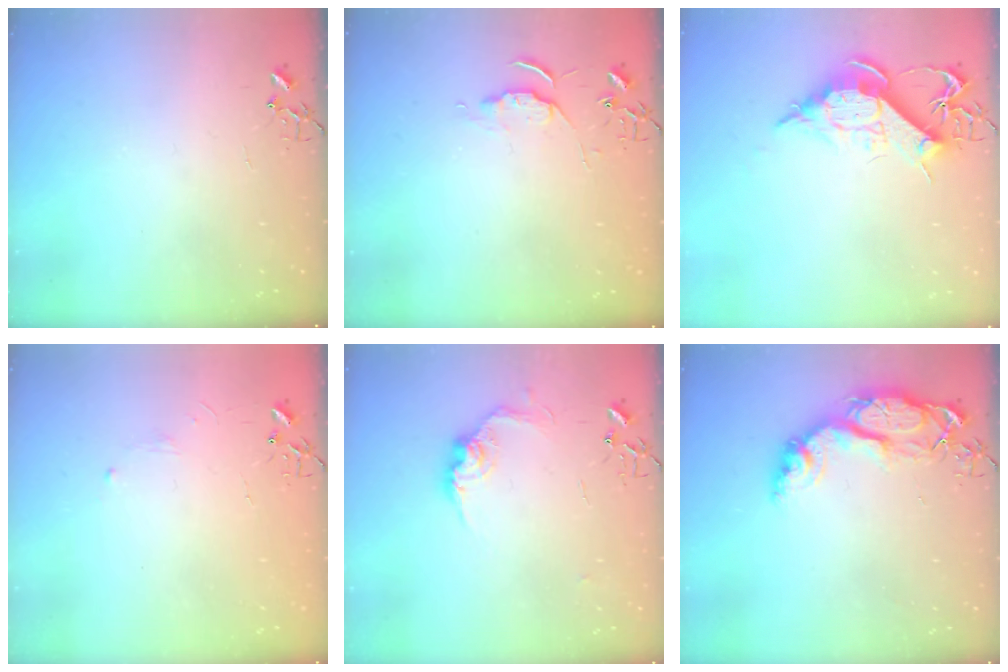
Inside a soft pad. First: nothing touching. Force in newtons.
{"total": 5.1, "press": 5.0, "slide": 0.6}
{"total": 12.1, "press": 12.1, "slide": 1.1}
{"total": 2.8, "press": 2.8, "slide": 0.5}
{"total": 11.3, "press": 11.3, "slide": 0.6}
{"total": 13.9, "press": 13.9, "slide": 1.3}